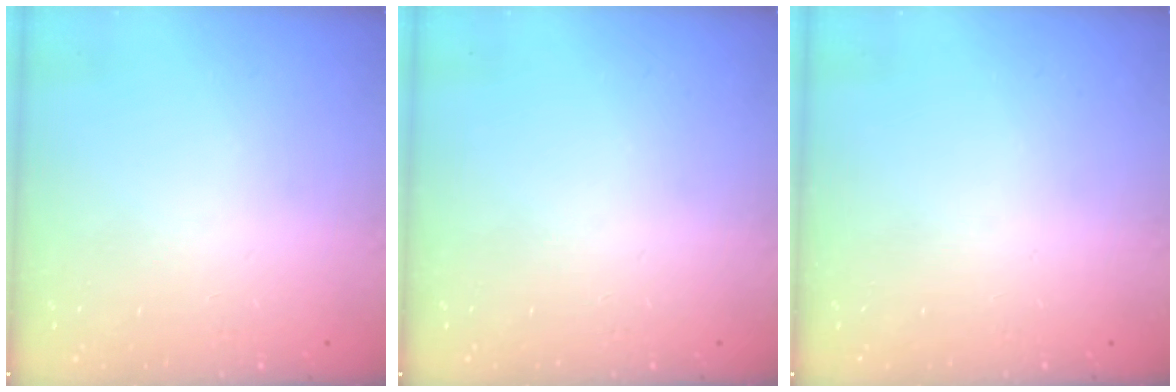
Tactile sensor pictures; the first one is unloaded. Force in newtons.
{"total": 0.0}
{"total": 0.0}